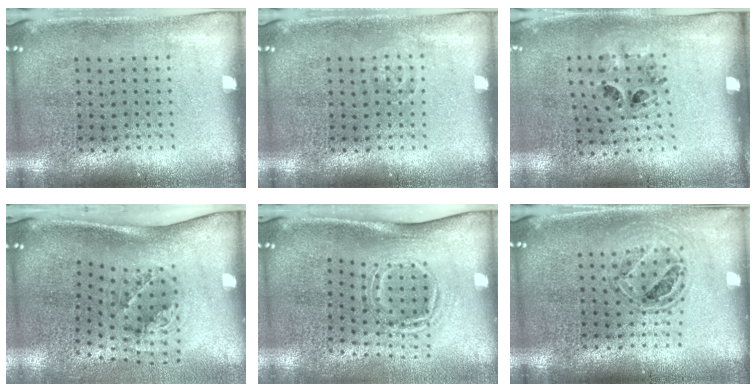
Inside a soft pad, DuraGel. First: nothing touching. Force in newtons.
{"total": 0.8, "press": 0.7, "slide": 0.1}
{"total": 1.1, "press": 0.9, "slide": 0.7}
{"total": 2.0, "press": 1.3, "slide": 1.5}
{"total": 1.8, "press": 1.1, "slide": 1.4}
{"total": 0.8, "press": 0.8, "slide": 0.3}